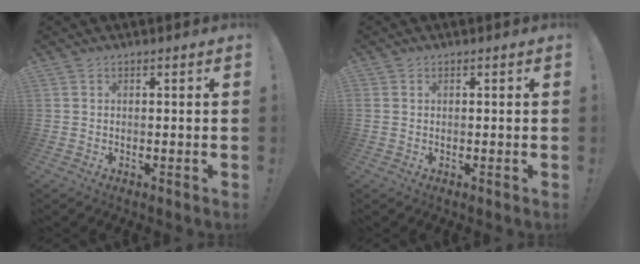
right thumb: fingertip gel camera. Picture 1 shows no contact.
{"total": 0.6, "force": [0.2, 0.6, 0.1], "torque": [-0.011, 0.005, 0.006]}